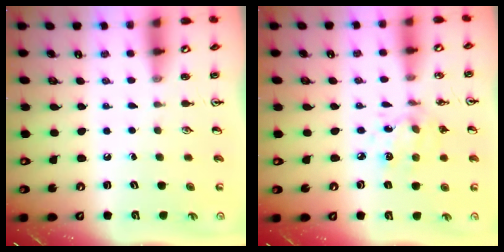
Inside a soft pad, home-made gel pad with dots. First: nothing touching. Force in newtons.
{"total": 5.4, "press": 5.4, "slide": 0.5}